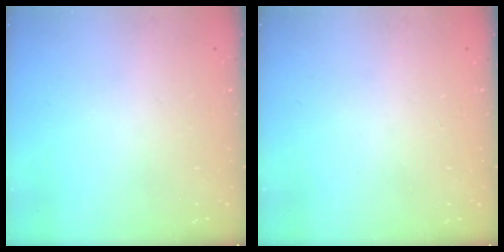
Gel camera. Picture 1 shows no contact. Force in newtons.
{"total": 0.0}